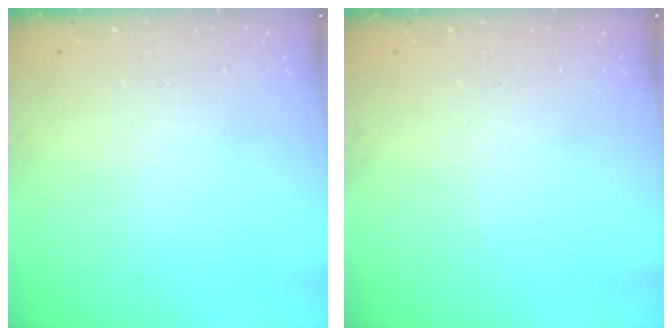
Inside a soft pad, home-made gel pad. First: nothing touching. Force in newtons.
{"total": 0.0}